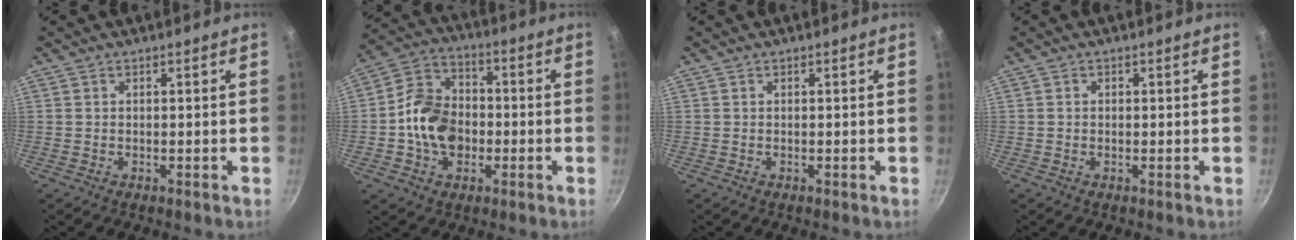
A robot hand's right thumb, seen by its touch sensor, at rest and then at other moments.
{"total": 12.4, "force": [-2.0, 9.4, 7.8], "torque": [-0.113, 0.027, -0.050]}
{"total": 0.0}
{"total": 0.6, "force": [0.0, 0.5, 0.3], "torque": [-0.004, 0.004, 0.000]}